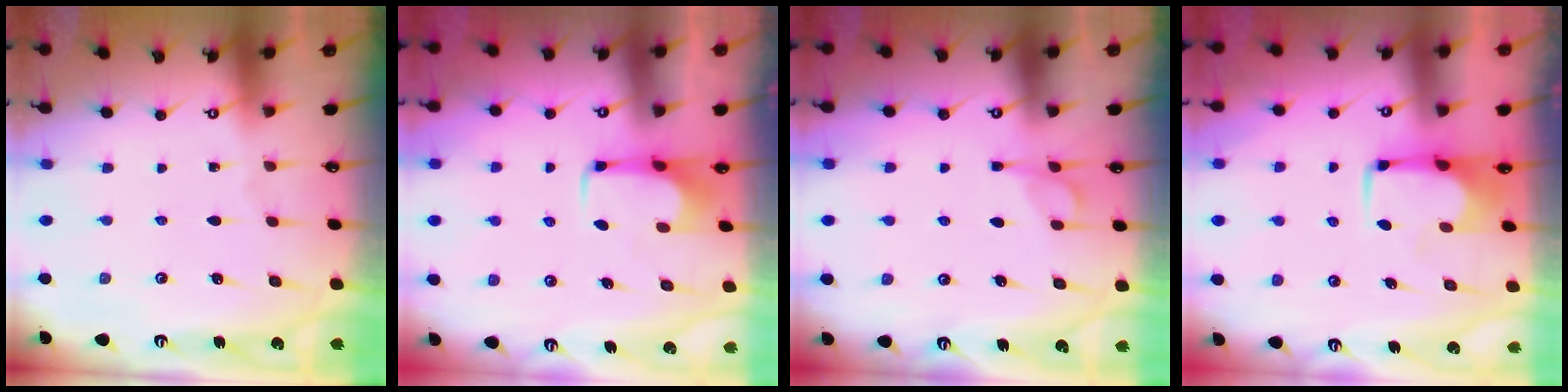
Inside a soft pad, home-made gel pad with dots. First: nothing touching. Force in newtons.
{"total": 2.0, "press": 2.0, "slide": 0.2}
{"total": 5.1, "press": 5.0, "slide": 0.7}
{"total": 1.1, "press": 1.1, "slide": 0.1}